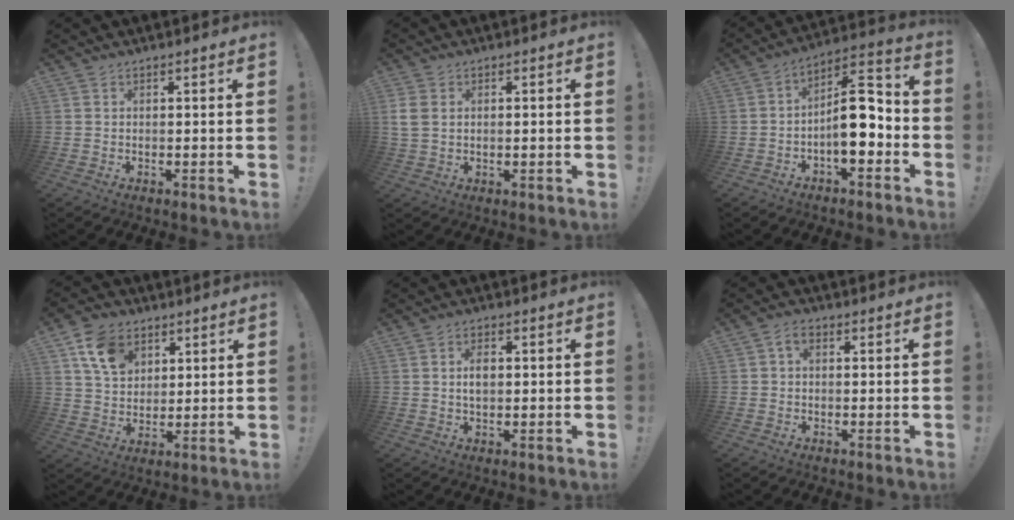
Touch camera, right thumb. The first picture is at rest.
{"total": 4.1, "force": [1.0, 3.1, 2.5], "torque": [-0.060, 0.007, 0.018]}
{"total": 13.8, "force": [-3.1, 5.9, 12.0], "torque": [-0.184, 0.022, -0.047]}
{"total": 11.6, "force": [6.0, 8.3, 5.6], "torque": [-0.094, -0.018, 0.117]}
{"total": 3.9, "force": [0.4, 2.3, 3.1], "torque": [-0.043, 0.001, 0.001]}
{"total": 2.7, "force": [0.4, 1.7, 2.0], "torque": [-0.039, 0.006, 0.007]}